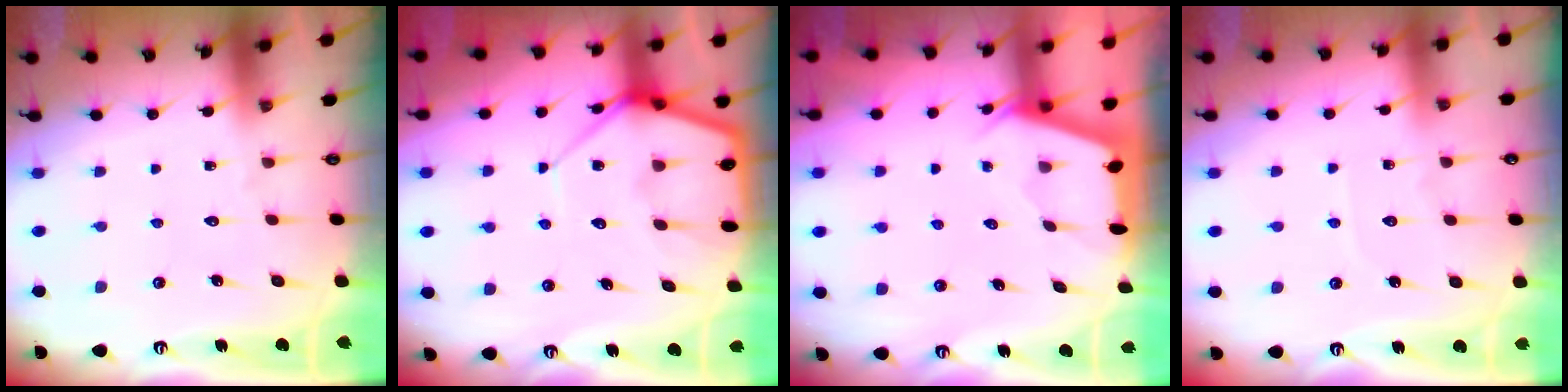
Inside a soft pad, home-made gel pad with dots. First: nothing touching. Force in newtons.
{"total": 10.0, "press": 10.0, "slide": 0.6}
{"total": 3.1, "press": 3.1, "slide": 0.0}
{"total": 2.5, "press": 2.5, "slide": 0.3}